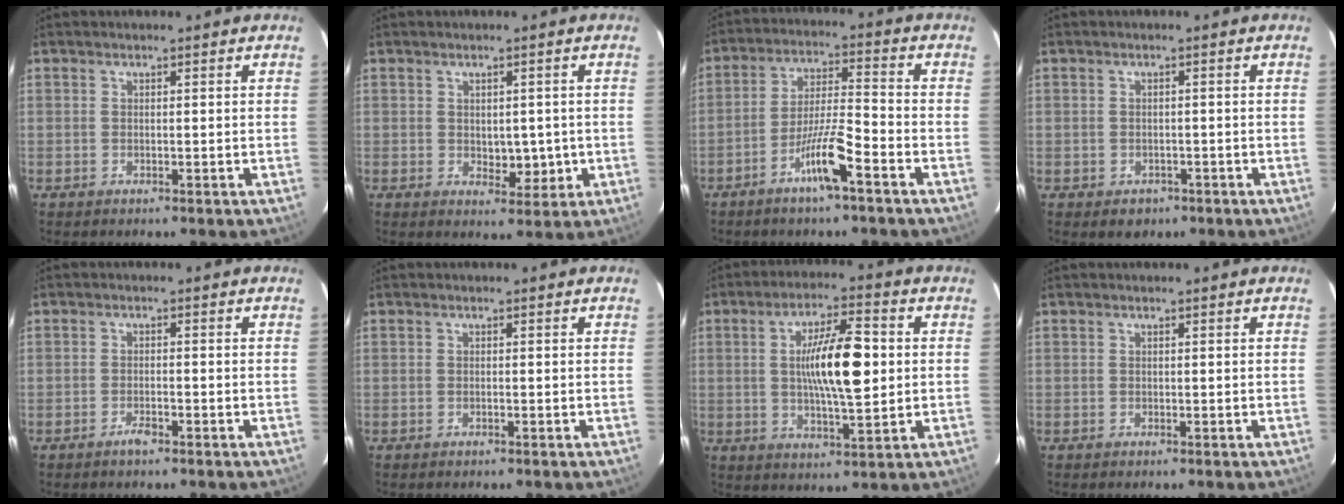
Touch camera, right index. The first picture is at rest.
{"total": 4.2, "force": [-0.3, 2.5, 3.3], "torque": [-0.038, -0.001, 0.006]}
{"total": 8.7, "force": [-4.9, 0.4, 7.2], "torque": [-0.136, 0.000, -0.091]}
{"total": 2.5, "force": [-1.3, 2.0, 0.6], "torque": [-0.005, 0.005, -0.011]}
{"total": 1.7, "force": [-1.2, 0.2, 1.1], "torque": [-0.021, 0.000, -0.020]}
{"total": 0.0}
{"total": 11.8, "force": [1.0, 2.2, 11.6], "torque": [-0.200, 0.008, 0.016]}
{"total": 0.0}